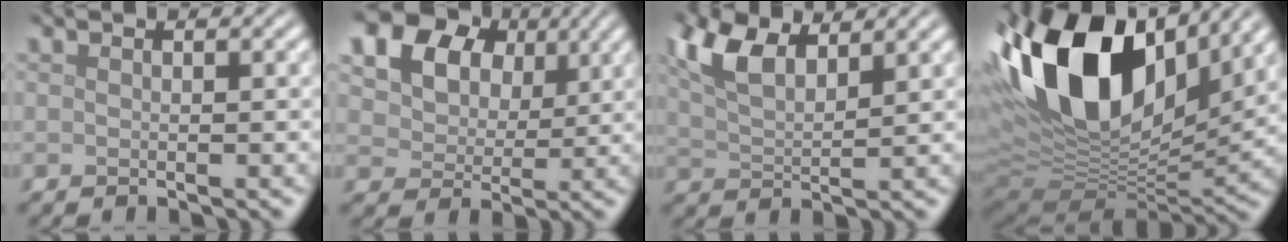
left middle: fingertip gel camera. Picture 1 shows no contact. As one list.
[{"total": 18.5, "force": [9.3, 13.6, 8.5], "torque": [-0.204, 0.033, 0.162]}, {"total": 5.5, "force": [3.5, 2.3, 3.6], "torque": [-0.081, 0.011, 0.067]}, {"total": 17.3, "force": [7.0, 9.1, 12.9], "torque": [-0.257, 0.029, 0.116]}]